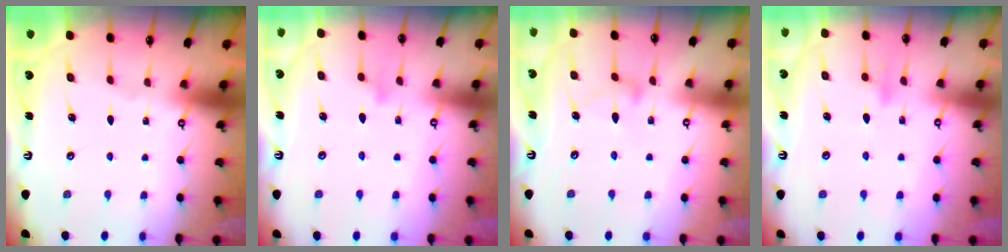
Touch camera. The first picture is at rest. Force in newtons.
{"total": 7.8, "press": 7.7, "slide": 1.7}
{"total": 7.3, "press": 7.3, "slide": 0.3}
{"total": 8.9, "press": 8.9, "slide": 0.8}